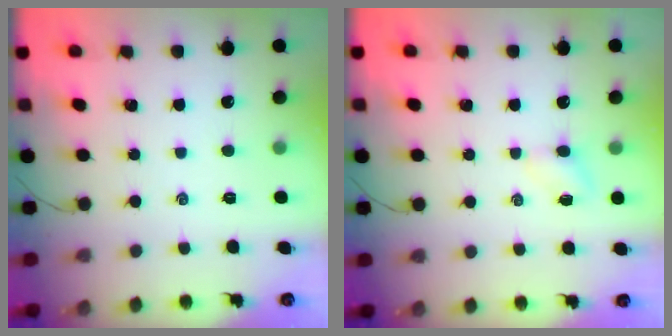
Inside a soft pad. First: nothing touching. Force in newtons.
{"total": 3.4, "press": 3.3, "slide": 0.9}